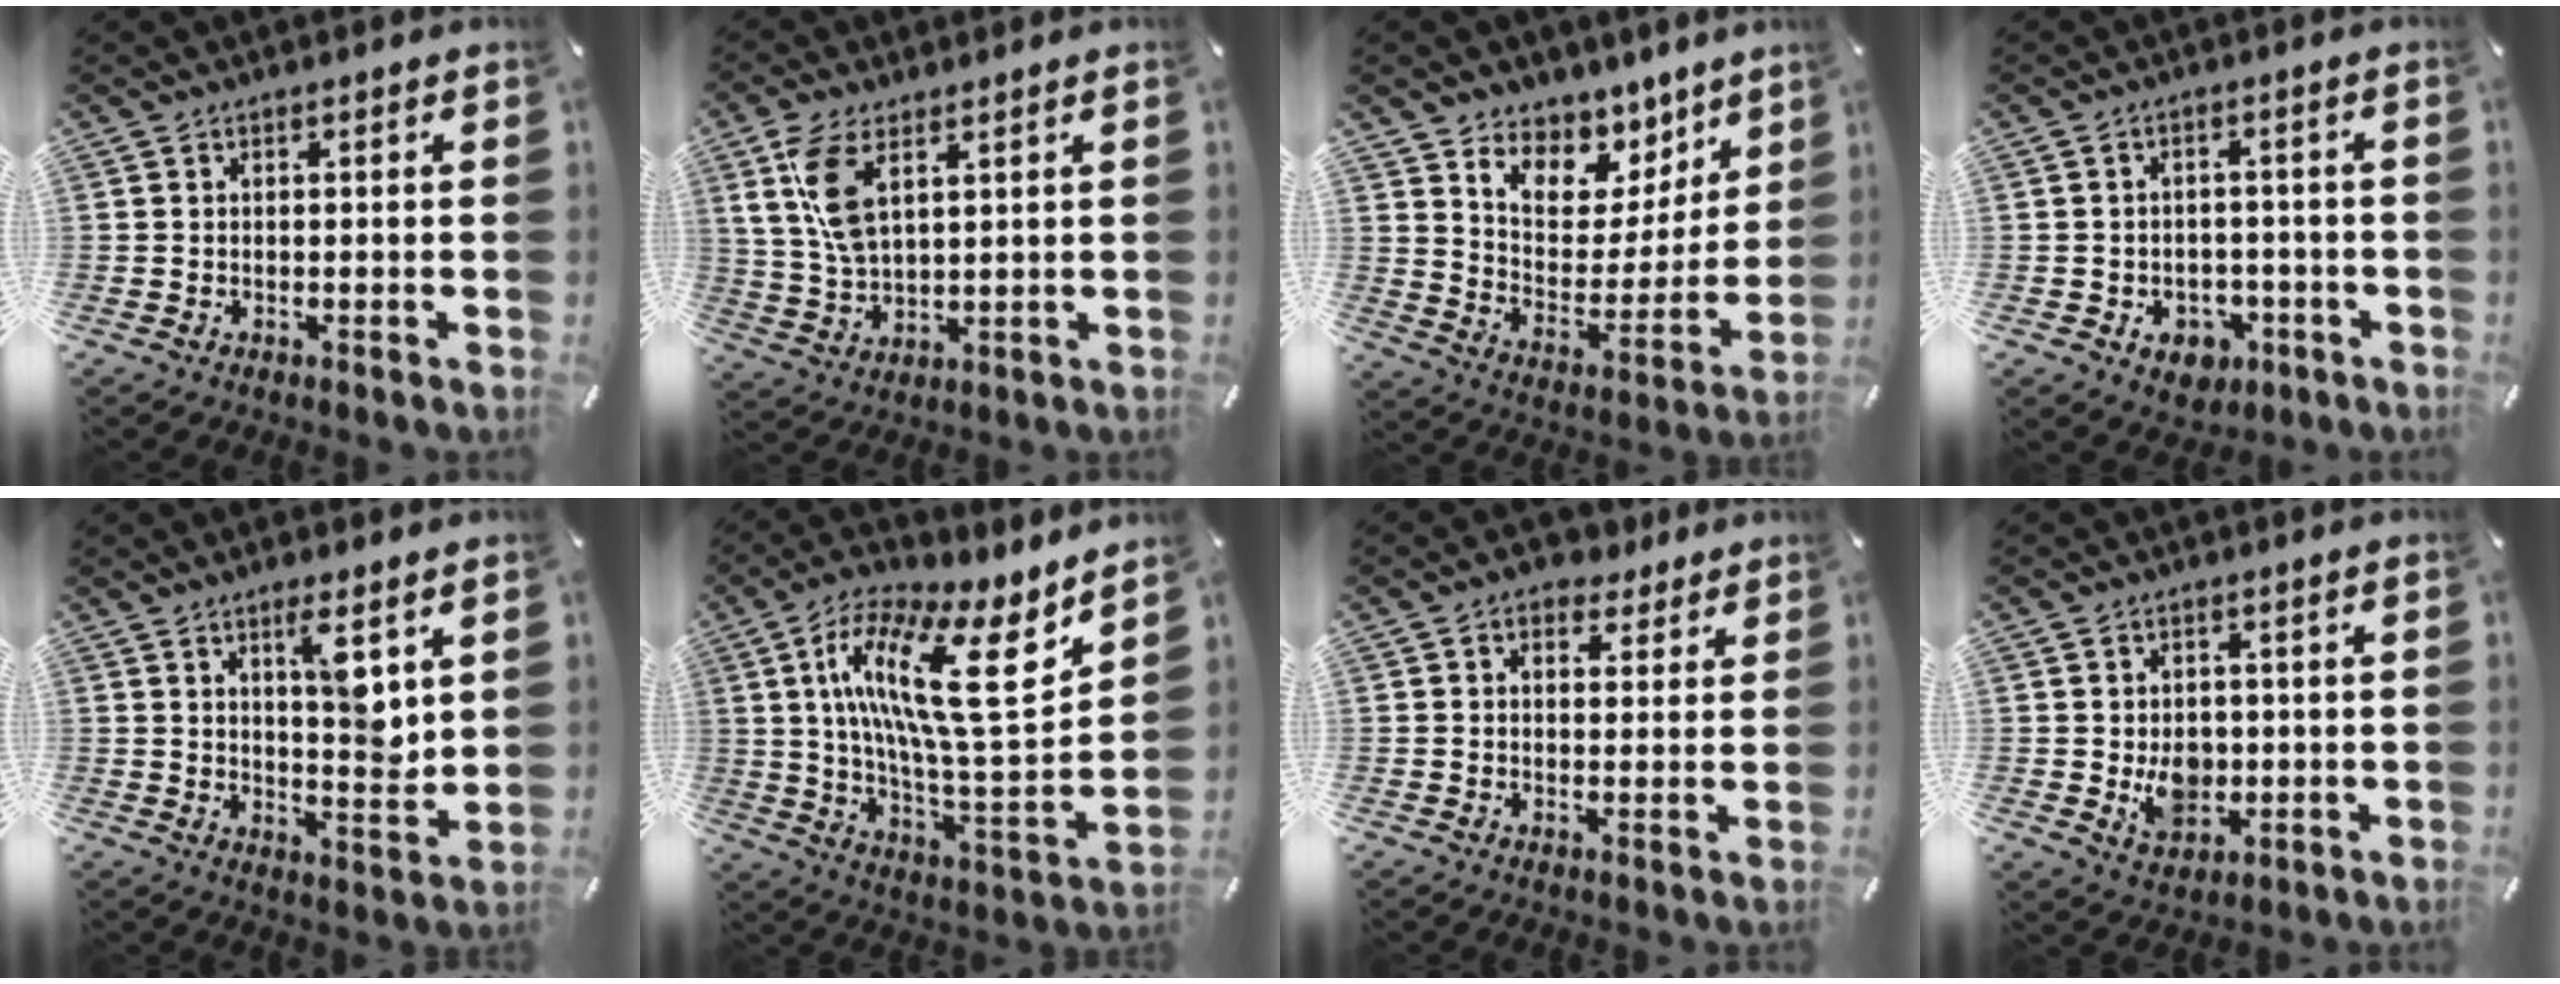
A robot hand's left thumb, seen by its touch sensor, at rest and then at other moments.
{"total": 9.3, "force": [4.5, 4.6, 6.8], "torque": [-0.163, -0.011, 0.081]}
{"total": 9.5, "force": [6.6, 6.8, 0.7], "torque": [-0.012, -0.081, 0.125]}
{"total": 6.0, "force": [-2.5, 4.8, 2.6], "torque": [-0.024, 0.015, -0.042]}
{"total": 8.8, "force": [4.5, 2.5, 7.1], "torque": [-0.098, -0.036, 0.068]}
{"total": 21.9, "force": [9.2, 6.7, 18.7], "torque": [-0.339, -0.050, 0.140]}
{"total": 5.3, "force": [3.0, 3.7, 2.4], "torque": [-0.025, -0.011, 0.048]}
{"total": 7.2, "force": [-0.6, 5.9, 4.2], "torque": [-0.058, -0.004, -0.011]}